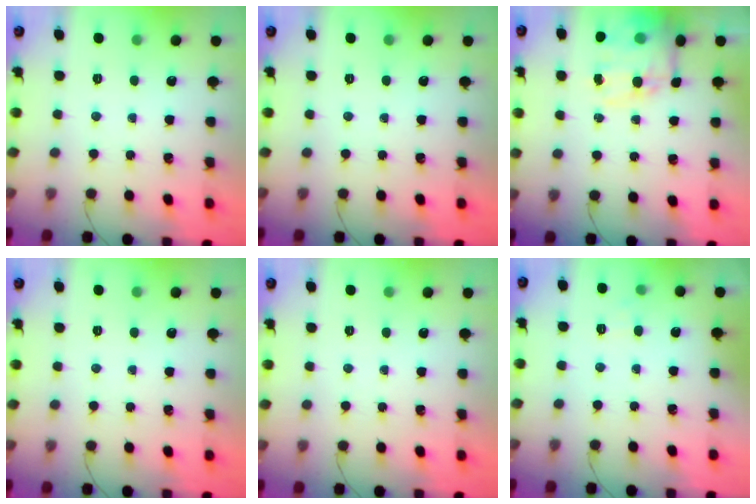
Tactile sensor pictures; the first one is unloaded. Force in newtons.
{"total": 0.0}
{"total": 14.8, "press": 14.4, "slide": 3.4}
{"total": 0.0}
{"total": 0.0}
{"total": 4.3, "press": 4.2, "slide": 1.0}